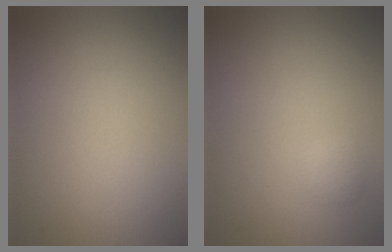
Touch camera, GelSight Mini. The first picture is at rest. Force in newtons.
{"total": 0.8, "press": 0.8, "slide": 0.1}